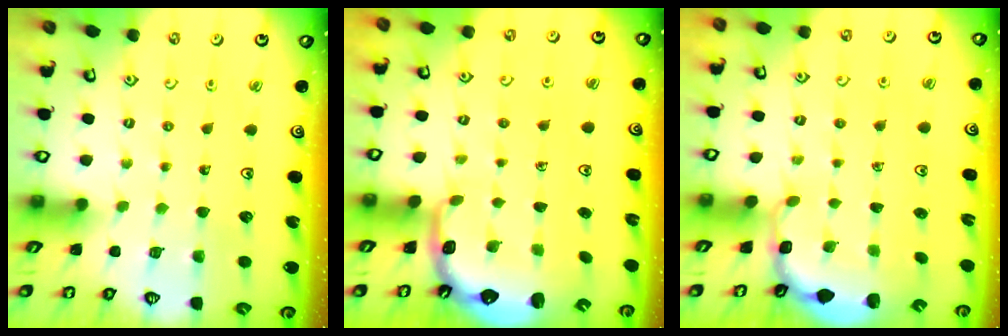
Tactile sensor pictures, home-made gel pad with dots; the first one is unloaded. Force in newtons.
{"total": 2.8, "press": 2.5, "slide": 1.2}
{"total": 2.7, "press": 2.4, "slide": 1.4}